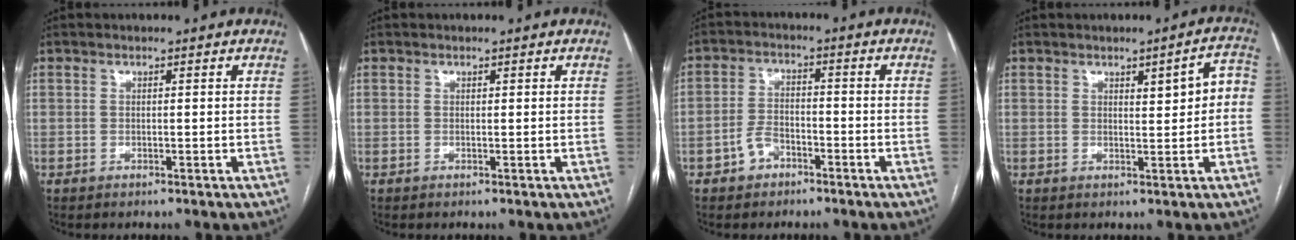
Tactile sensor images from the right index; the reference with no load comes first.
{"total": 0.0}
{"total": 4.2, "force": [-2.4, 2.8, 1.9], "torque": [-0.038, 0.013, -0.042]}
{"total": 4.9, "force": [0.7, 1.3, 4.7], "torque": [-0.055, 0.020, 0.010]}